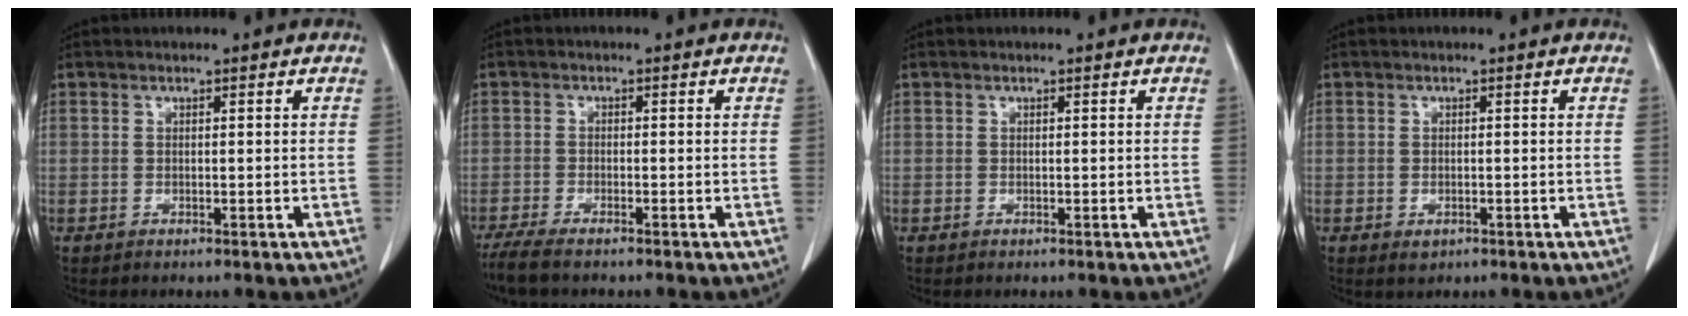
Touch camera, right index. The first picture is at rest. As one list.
[{"total": 4.1, "force": [-3.3, 0.7, 2.3], "torque": [-0.045, -0.011, -0.057]}, {"total": 0.0}, {"total": 1.0, "force": [-0.4, 0.7, 0.6], "torque": [-0.011, -0.001, 0.001]}]